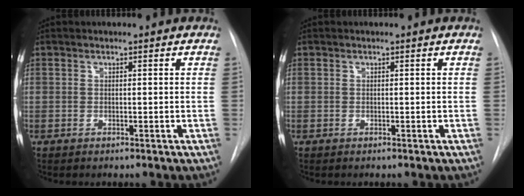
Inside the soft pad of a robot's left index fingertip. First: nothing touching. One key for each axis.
{"total": 0.0}